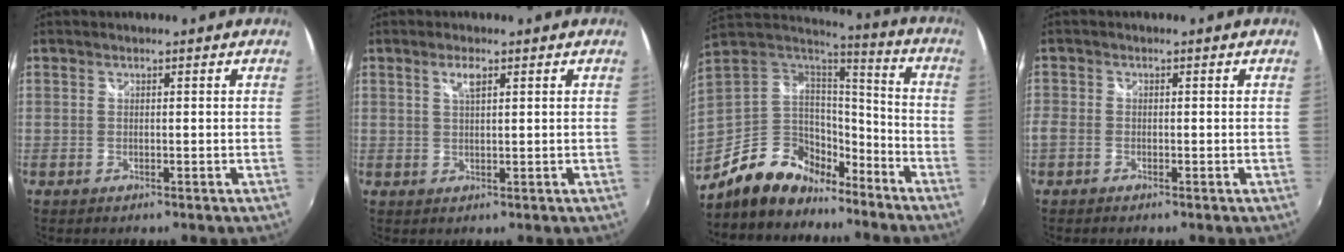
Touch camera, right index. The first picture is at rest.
{"total": 2.4, "force": [1.2, 0.7, 1.9], "torque": [-0.034, 0.002, 0.019]}
{"total": 18.3, "force": [-12.5, 11.1, 7.5], "torque": [-0.184, 0.021, -0.209]}
{"total": 2.6, "force": [-1.6, 1.6, 1.2], "torque": [-0.029, -0.005, -0.037]}